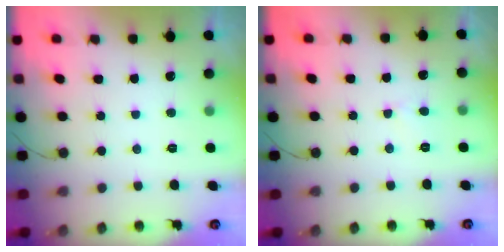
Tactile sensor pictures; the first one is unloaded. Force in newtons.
{"total": 3.9, "press": 3.9, "slide": 0.4}